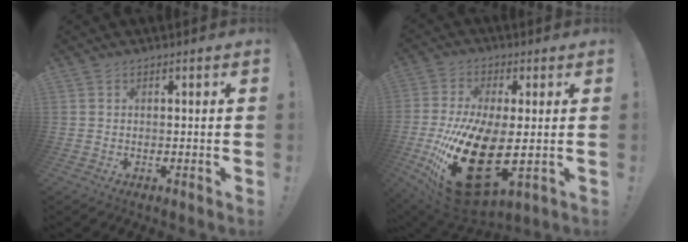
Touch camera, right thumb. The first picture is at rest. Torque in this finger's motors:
{"motor_torque": [0.83, 0.80, 2.33, -0.44, 0.34]}